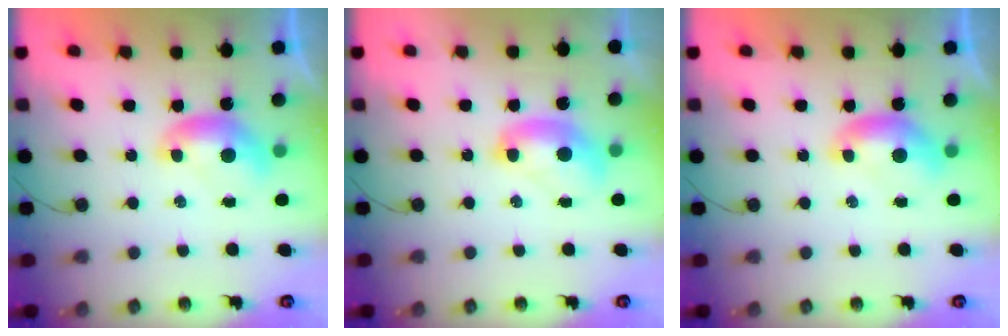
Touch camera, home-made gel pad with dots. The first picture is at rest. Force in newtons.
{"total": 2.7, "press": 2.6, "slide": 0.6}
{"total": 0.0}